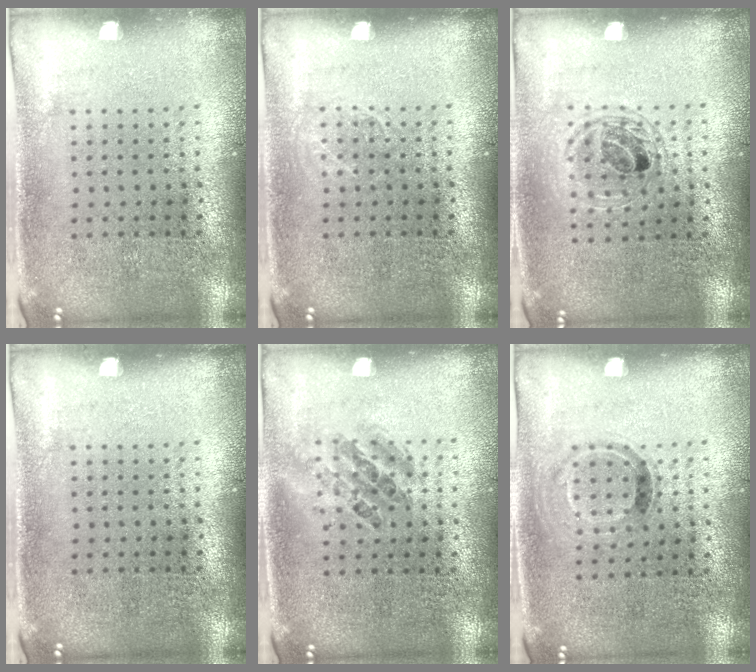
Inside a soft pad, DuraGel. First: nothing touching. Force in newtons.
{"total": 0.9, "press": 0.8, "slide": 0.2}
{"total": 1.2, "press": 1.1, "slide": 0.5}
{"total": 0.0}
{"total": 1.0, "press": 0.9, "slide": 0.4}
{"total": 0.9, "press": 0.7, "slide": 0.6}